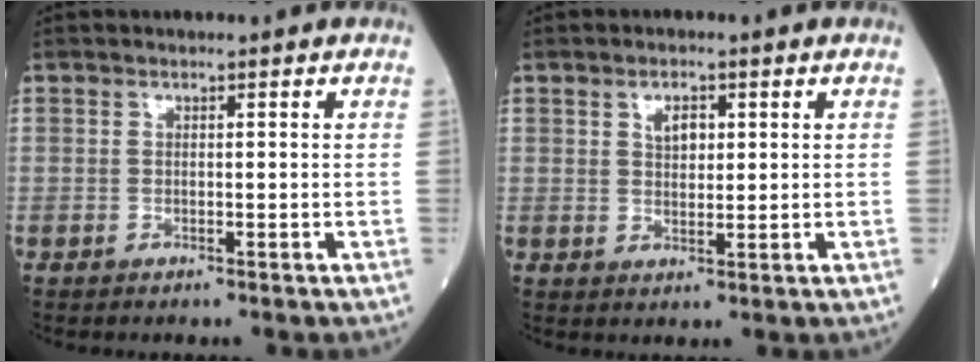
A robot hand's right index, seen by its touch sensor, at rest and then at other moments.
{"total": 3.7, "force": [1.3, 2.1, 2.7], "torque": [-0.057, 0.005, 0.027]}